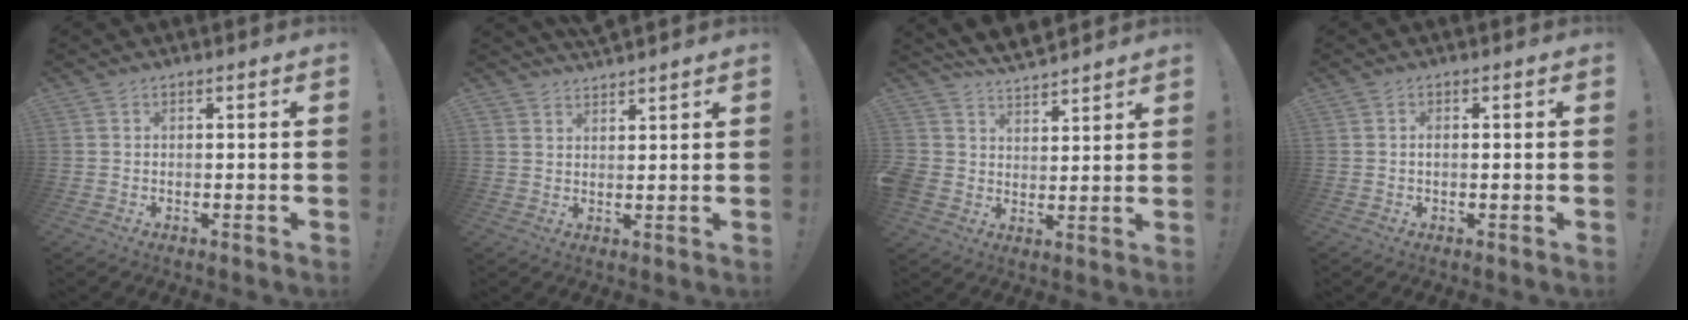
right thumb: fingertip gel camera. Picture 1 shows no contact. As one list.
[{"total": 2.8, "force": [2.8, 0.7, -0.1], "torque": [0.010, -0.021, 0.051]}, {"total": 7.4, "force": [5.6, 4.5, 1.8], "torque": [-0.046, -0.041, 0.113]}, {"total": 1.0, "force": [0.0, 0.5, 0.9], "torque": [-0.019, 0.003, 0.000]}]